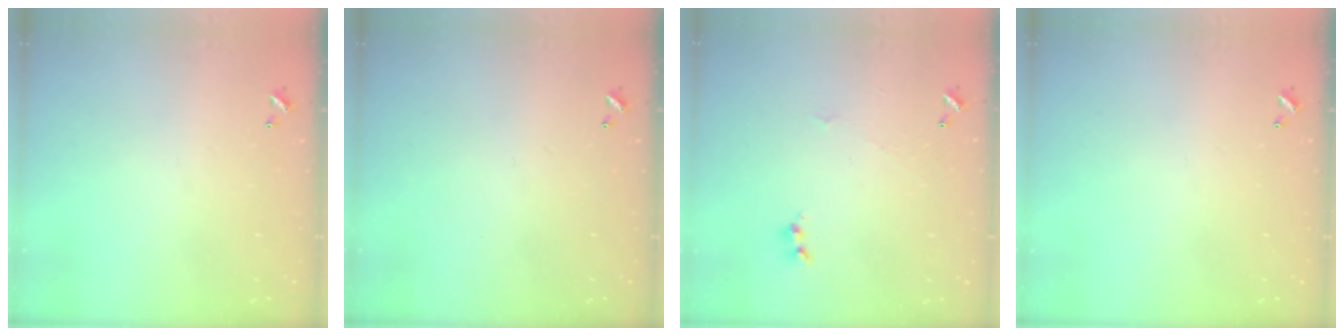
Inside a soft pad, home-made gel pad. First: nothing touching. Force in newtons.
{"total": 0.0}
{"total": 1.6, "press": 1.5, "slide": 0.4}
{"total": 0.0}